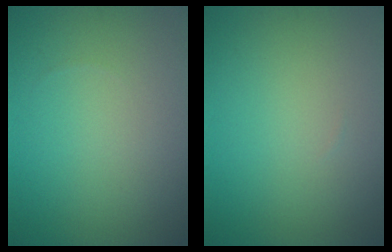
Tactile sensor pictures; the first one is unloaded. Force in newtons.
{"total": 0.0}